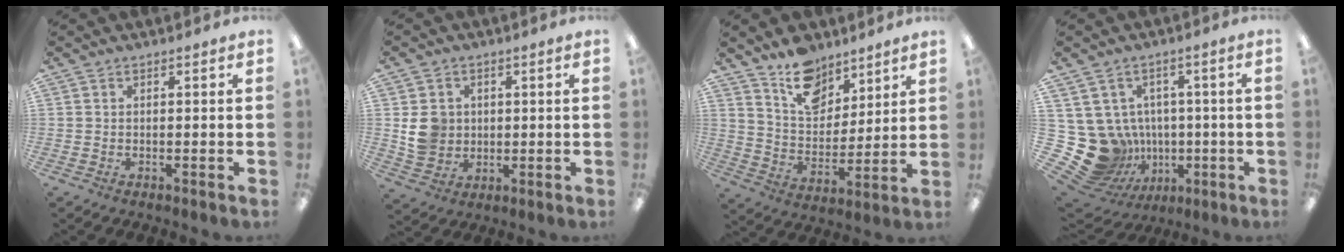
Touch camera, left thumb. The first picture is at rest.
{"total": 6.9, "force": [1.1, 6.4, 2.4], "torque": [-0.043, 0.006, 0.024]}
{"total": 12.8, "force": [9.8, 7.2, 3.9], "torque": [-0.061, -0.065, 0.185]}
{"total": 14.7, "force": [-1.1, 13.7, 5.3], "torque": [-0.146, -0.014, 0.014]}